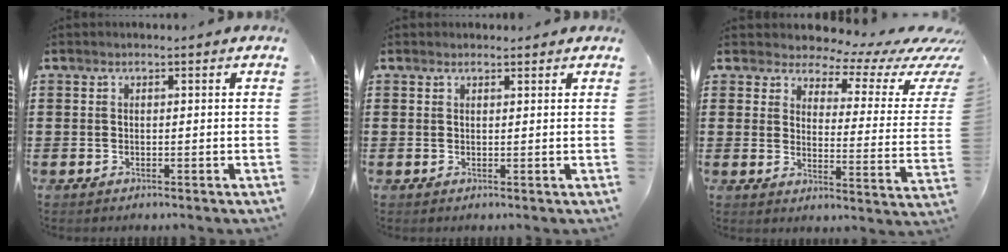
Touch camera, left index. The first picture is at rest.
{"total": 0.9, "force": [0.8, 0.4, 0.1], "torque": [-0.004, 0.002, 0.016]}
{"total": 4.6, "force": [3.9, 1.9, 1.7], "torque": [-0.041, -0.034, 0.060]}